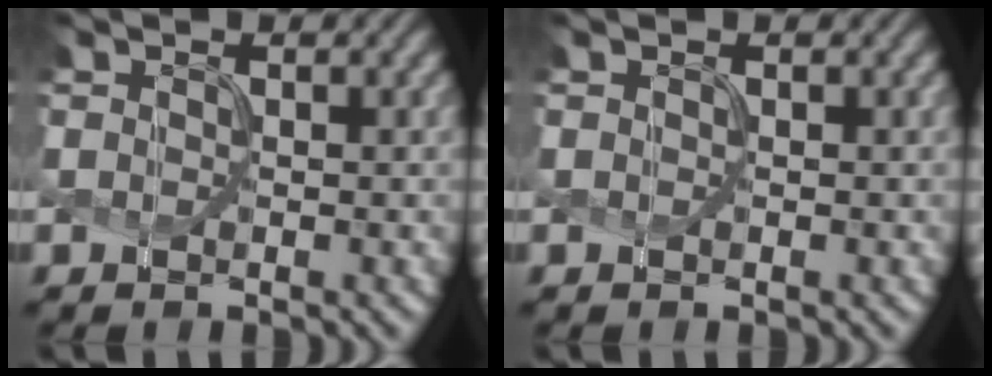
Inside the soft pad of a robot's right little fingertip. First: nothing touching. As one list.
[{"total": 0.0}]